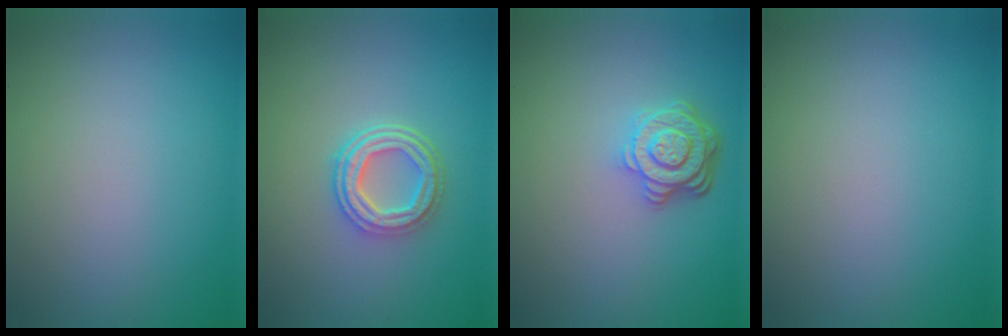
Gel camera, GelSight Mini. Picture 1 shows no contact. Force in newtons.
{"total": 4.5, "press": 3.4, "slide": 2.9}
{"total": 4.0, "press": 3.2, "slide": 2.4}
{"total": 0.0}